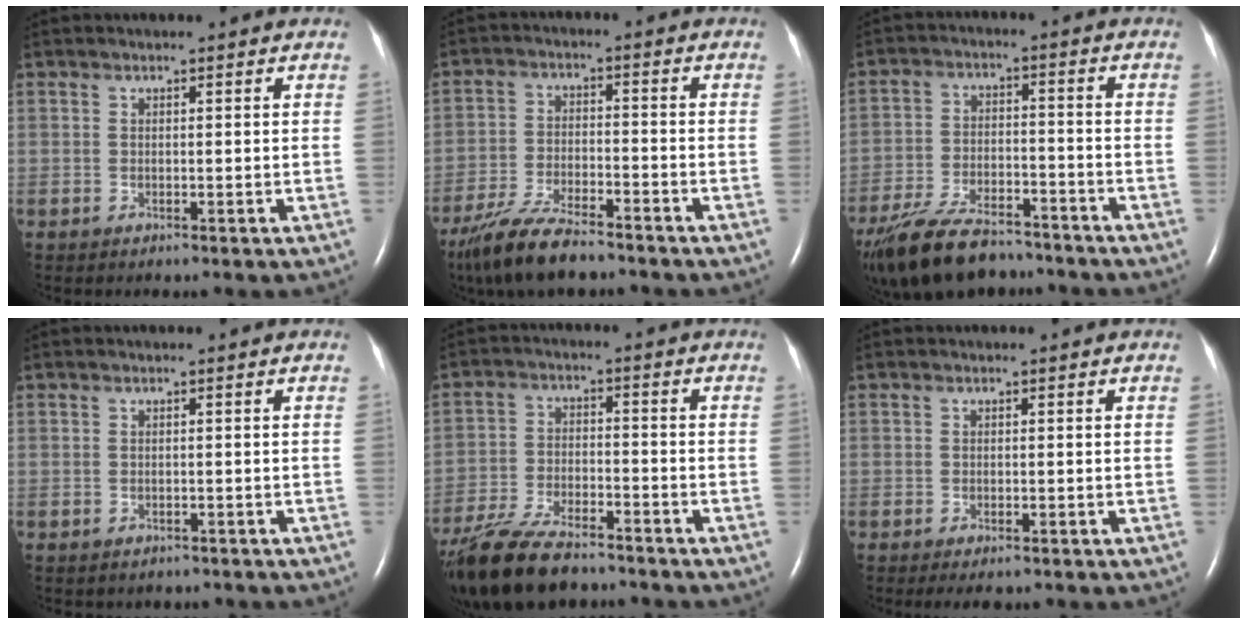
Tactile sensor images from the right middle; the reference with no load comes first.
{"total": 10.6, "force": [-8.6, 2.1, 5.9], "torque": [-0.119, -0.028, -0.152]}
{"total": 15.8, "force": [-12.9, 5.2, 7.6], "torque": [-0.171, -0.017, -0.214]}
{"total": 2.9, "force": [-2.5, 1.4, 0.5], "torque": [-0.008, 0.002, -0.025]}
{"total": 15.2, "force": [-12.4, 3.9, 7.9], "torque": [-0.173, -0.028, -0.213]}
{"total": 2.2, "force": [-1.6, 0.6, 1.3], "torque": [-0.020, -0.005, -0.020]}